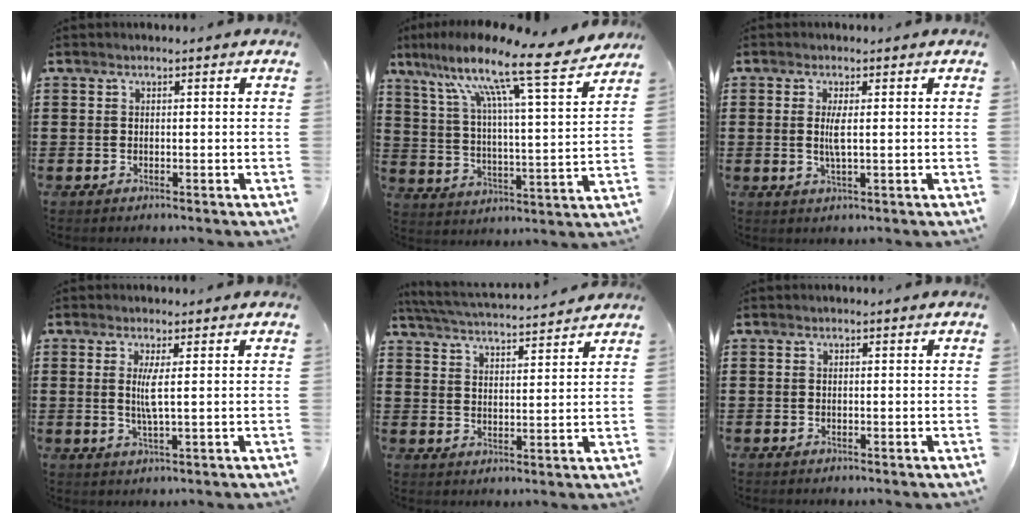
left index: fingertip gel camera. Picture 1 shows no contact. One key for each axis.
{"total": 13.6, "fx": 10.5, "fy": 0.4, "fz": 8.7, "tx": -0.178, "ty": -0.072, "tz": 0.161}
{"total": 2.8, "fx": 0.3, "fy": 0.3, "fz": 2.8, "tx": -0.055, "ty": -0.003, "tz": 0.003}
{"total": 3.7, "fx": 0.6, "fy": 0.0, "fz": 3.6, "tx": -0.071, "ty": -0.006, "tz": 0.008}
{"total": 4.7, "fx": 4.6, "fy": -0.3, "fz": 0.9, "tx": -0.038, "ty": -0.032, "tz": 0.076}
{"total": 0.0}